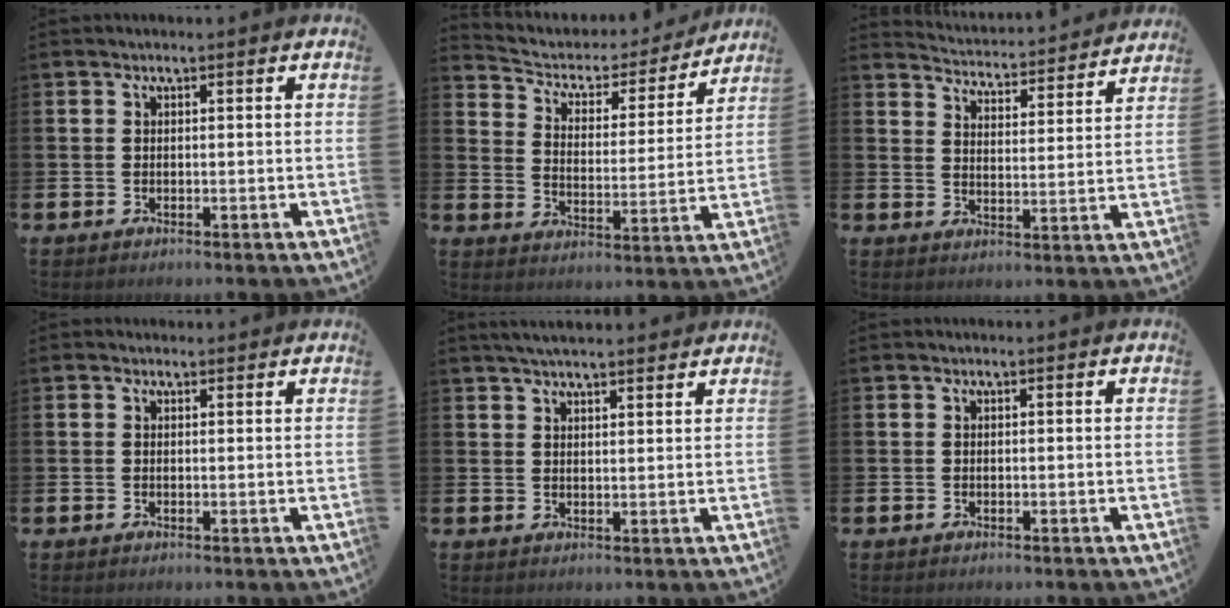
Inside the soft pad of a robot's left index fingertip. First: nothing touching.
{"total": 4.8, "force": [4.2, 2.1, 0.9], "torque": [-0.047, -0.035, 0.063]}
{"total": 4.0, "force": [4.0, 0.3, 0.0], "torque": [-0.023, -0.041, 0.063]}
{"total": 0.6, "force": [0.4, 0.4, 0.1], "torque": [0.009, -0.001, 0.005]}
{"total": 3.7, "force": [3.5, 0.4, 1.1], "torque": [-0.026, -0.009, 0.063]}
{"total": 0.0}